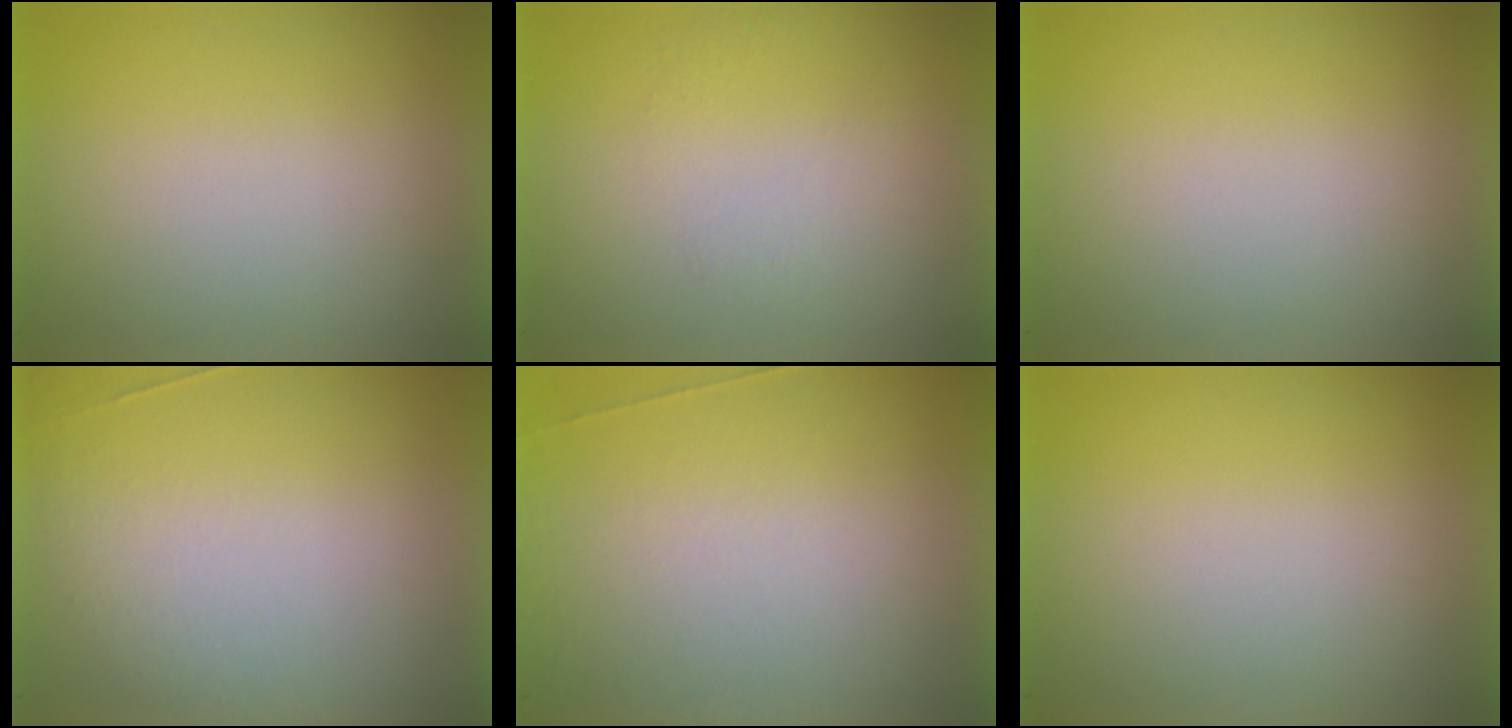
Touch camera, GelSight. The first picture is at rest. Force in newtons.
{"total": 1.2}
{"total": 0.0}
{"total": 2.6}
{"total": 7.8}
{"total": 0.0}